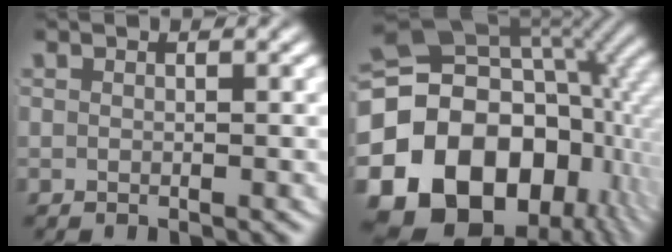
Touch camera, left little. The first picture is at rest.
{"total": 23.6, "force": [-2.5, 18.3, 14.7], "torque": [-0.293, -0.053, -0.042]}